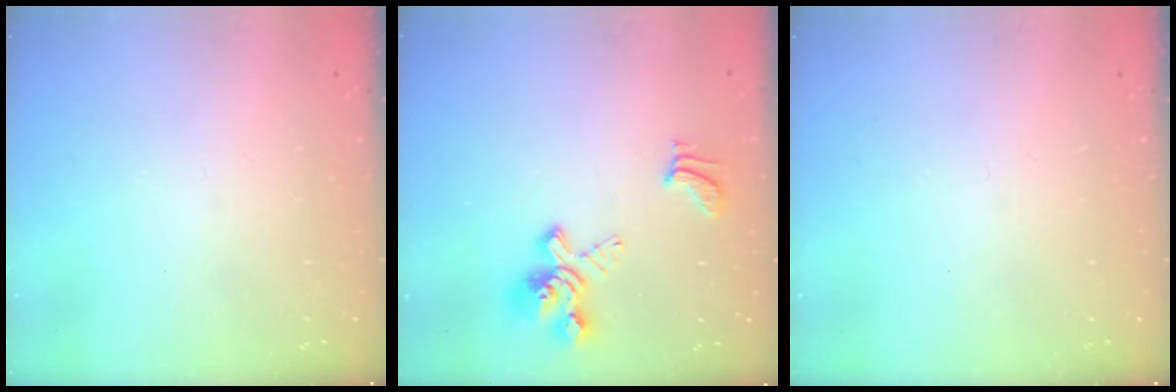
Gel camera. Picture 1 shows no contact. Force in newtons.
{"total": 4.2, "press": 3.8, "slide": 1.8}
{"total": 0.0}